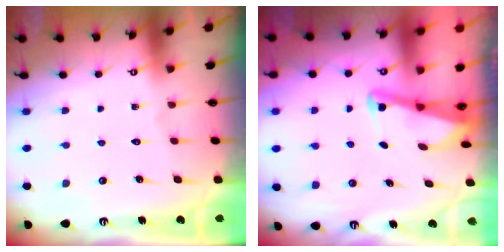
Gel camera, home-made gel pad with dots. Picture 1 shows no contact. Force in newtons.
{"total": 3.0, "press": 3.0, "slide": 0.3}